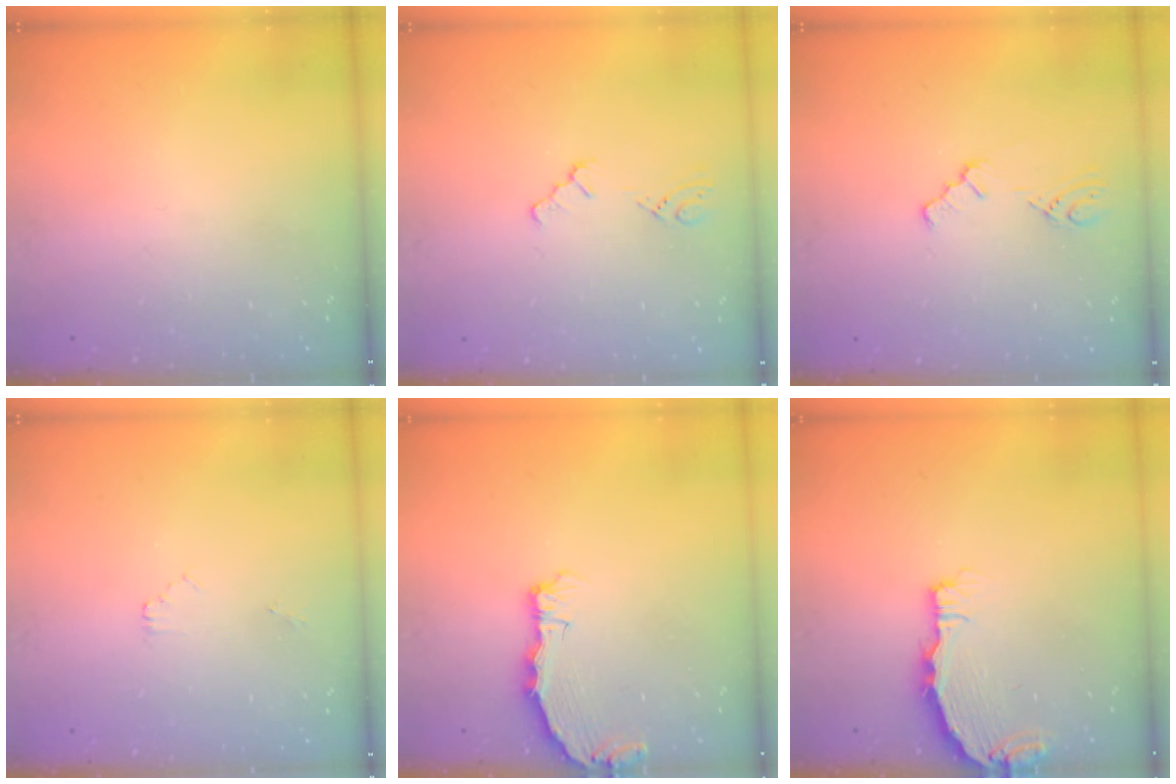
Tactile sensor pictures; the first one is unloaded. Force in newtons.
{"total": 1.8, "press": 1.8, "slide": 0.3}
{"total": 2.1, "press": 2.0, "slide": 0.3}
{"total": 0.5, "press": 0.5, "slide": 0.2}
{"total": 3.7, "press": 3.7, "slide": 0.4}
{"total": 5.0, "press": 5.0, "slide": 0.2}